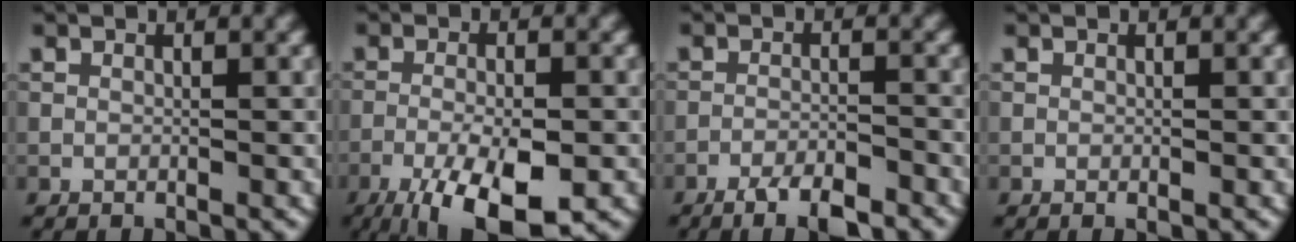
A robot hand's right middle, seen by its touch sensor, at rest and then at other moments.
{"total": 9.0, "force": [-5.0, 2.8, 7.0], "torque": [-0.130, -0.016, -0.085]}
{"total": 4.4, "force": [-3.4, 0.9, 2.6], "torque": [-0.044, -0.007, -0.057]}
{"total": 0.0}